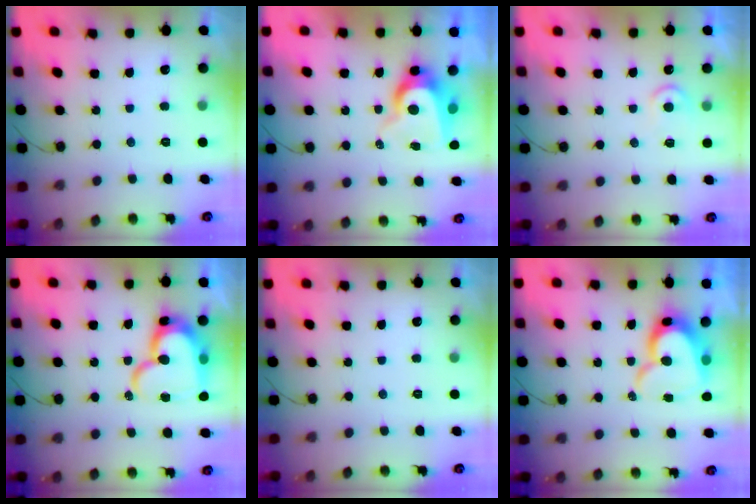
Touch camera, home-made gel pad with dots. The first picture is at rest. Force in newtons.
{"total": 9.0, "press": 8.9, "slide": 0.9}
{"total": 5.0, "press": 5.0, "slide": 0.5}
{"total": 18.2, "press": 18.1, "slide": 1.5}
{"total": 0.0}
{"total": 13.7, "press": 13.6, "slide": 1.3}